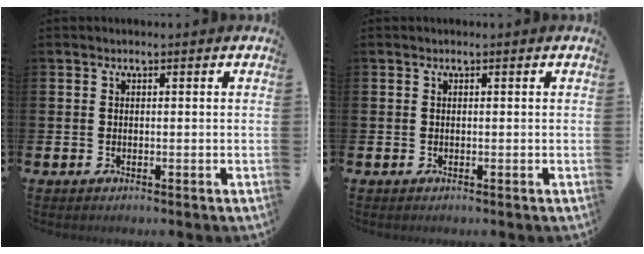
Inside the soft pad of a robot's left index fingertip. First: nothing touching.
{"total": 0.0}